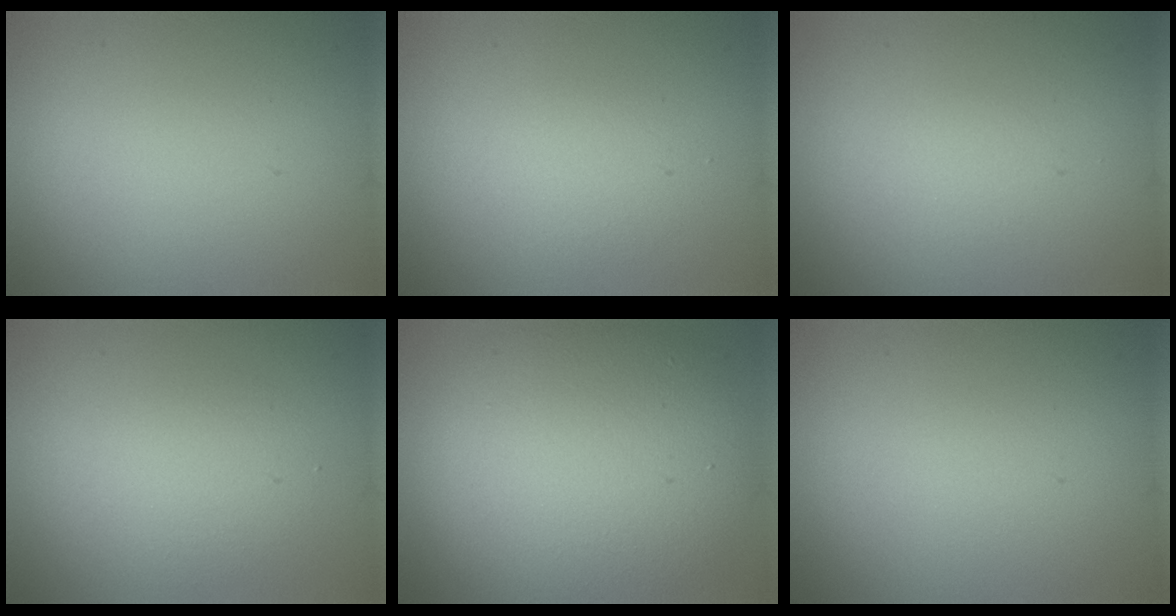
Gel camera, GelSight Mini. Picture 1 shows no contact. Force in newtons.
{"total": 1.6, "press": 1.6, "slide": 0.1}
{"total": 0.7, "press": 0.7, "slide": 0.1}
{"total": 2.5, "press": 2.5, "slide": 0.1}
{"total": 10.5, "press": 10.5, "slide": 0.9}
{"total": 0.0}